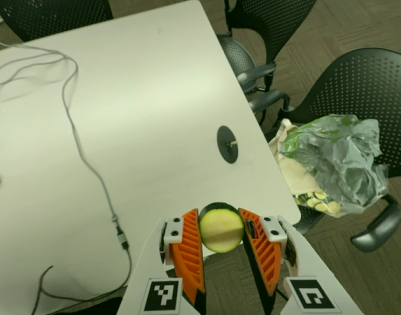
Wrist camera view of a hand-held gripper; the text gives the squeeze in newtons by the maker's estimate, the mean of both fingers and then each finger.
{"total": 8.3, "left": 7.9, "right": 8.7}